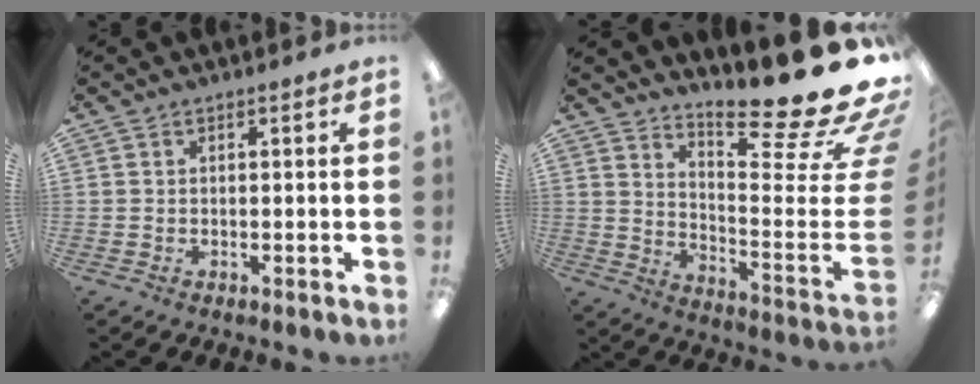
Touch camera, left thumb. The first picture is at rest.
{"total": 21.7, "force": [17.4, 2.6, 12.7], "torque": [-0.154, -0.154, 0.267]}